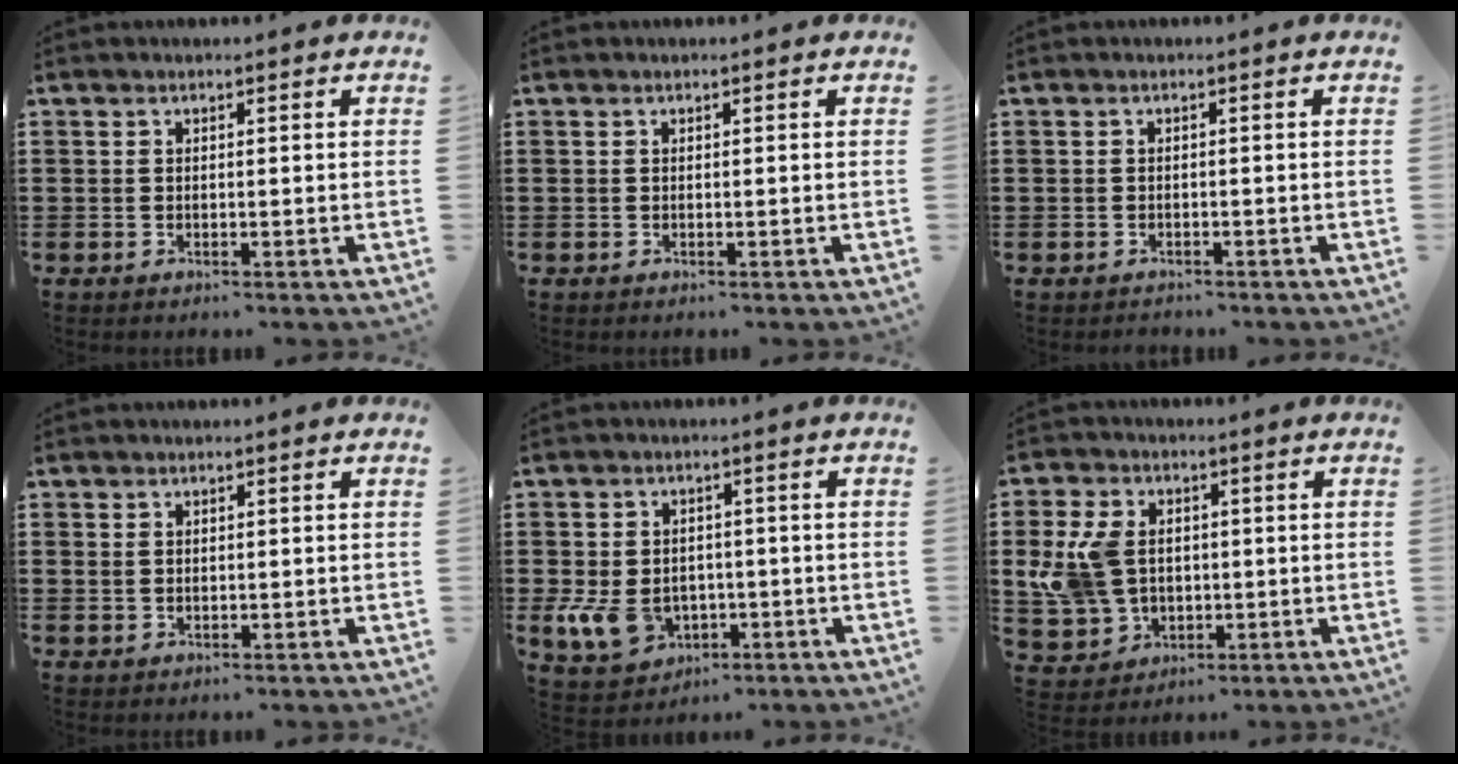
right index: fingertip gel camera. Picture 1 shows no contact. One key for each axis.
{"total": 0.0}
{"total": 0.7, "fx": -0.6, "fy": 0.3, "fz": 0.0, "tx": -0.002, "ty": 0.001, "tz": -0.014}
{"total": 0.9, "fx": 0.5, "fy": 0.7, "fz": 0.3, "tx": -0.008, "ty": 0.004, "tz": 0.010}
{"total": 7.2, "fx": -1.9, "fy": 5.5, "fz": 4.2, "tx": -0.120, "ty": 0.003, "tz": -0.038}
{"total": 9.4, "fx": 0.8, "fy": 7.1, "fz": 6.1, "tx": -0.169, "ty": 0.011, "tz": 0.011}